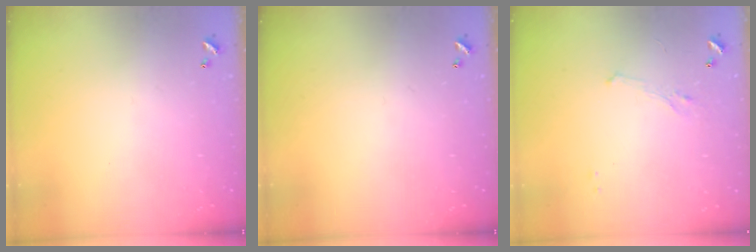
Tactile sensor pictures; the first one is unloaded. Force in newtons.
{"total": 0.0}
{"total": 1.4, "press": 1.3, "slide": 0.6}